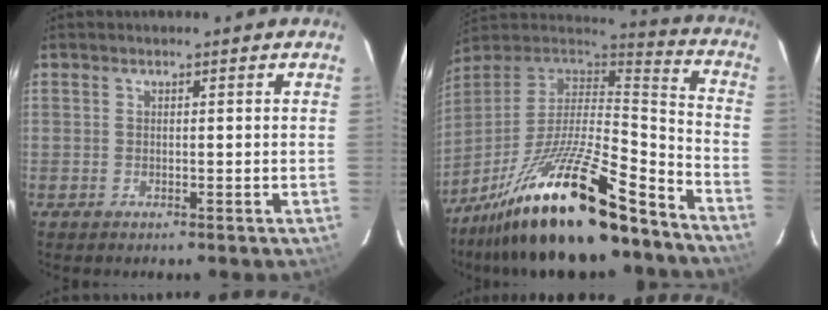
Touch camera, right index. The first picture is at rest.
{"total": 25.9, "force": [-18.8, 5.1, 17.1], "torque": [-0.306, -0.034, -0.312]}